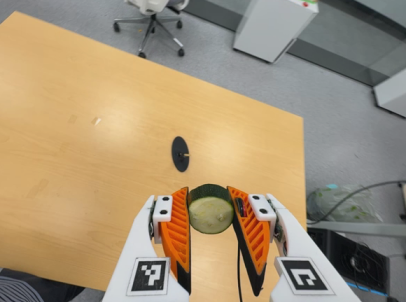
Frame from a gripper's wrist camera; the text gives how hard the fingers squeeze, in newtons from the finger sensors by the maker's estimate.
{"total": 11.5, "left": 11.5, "right": 11.5}